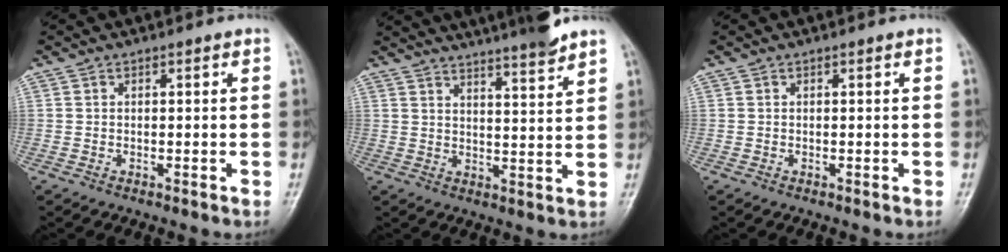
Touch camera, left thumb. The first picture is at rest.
{"total": 12.5, "force": [10.8, 1.1, 6.2], "torque": [-0.079, -0.043, 0.149]}
{"total": 0.0}